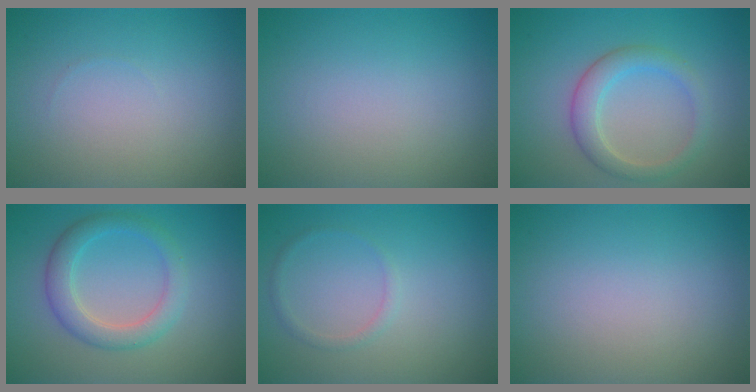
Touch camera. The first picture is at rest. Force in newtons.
{"total": 0.0}
{"total": 2.8, "press": 2.8, "slide": 0.2}
{"total": 3.4, "press": 3.4, "slide": 0.1}
{"total": 1.0, "press": 1.0, "slide": 0.0}
{"total": 0.0}